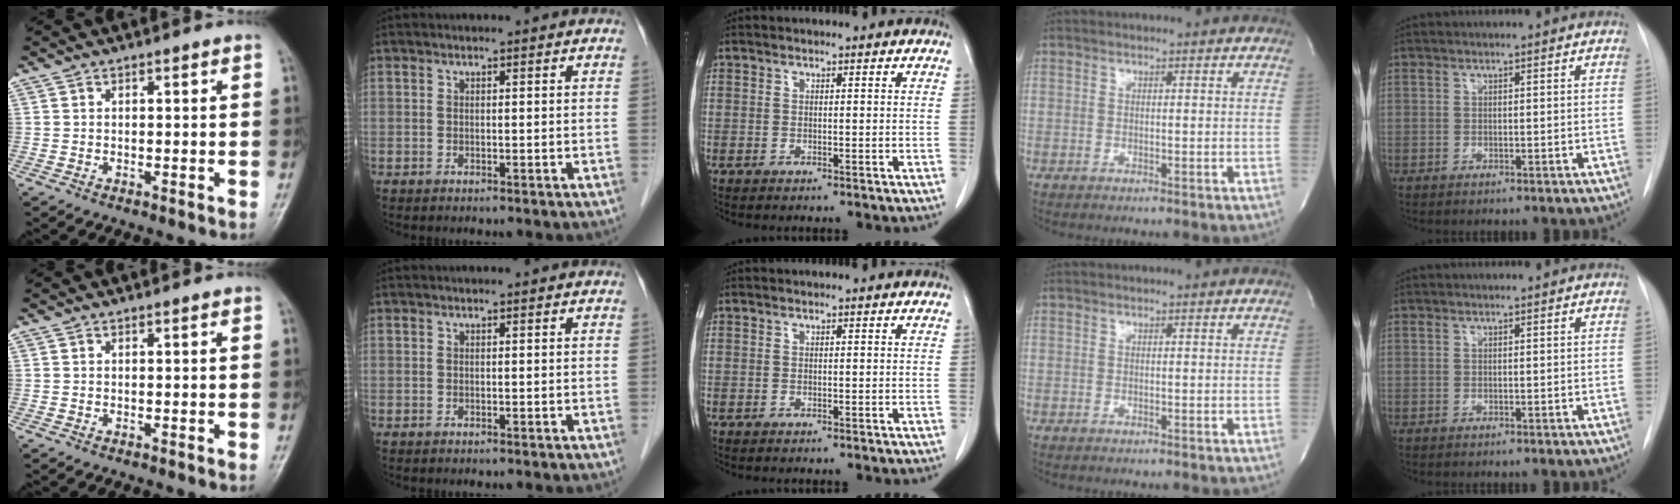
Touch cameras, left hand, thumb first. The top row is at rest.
{}